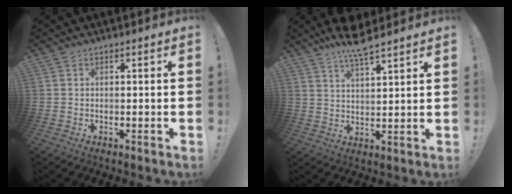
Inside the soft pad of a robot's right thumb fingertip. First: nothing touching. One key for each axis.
{"total": 8.1, "fx": 6.7, "fy": 1.1, "fz": 4.5, "tx": -0.076, "ty": -0.044, "tz": 0.118}